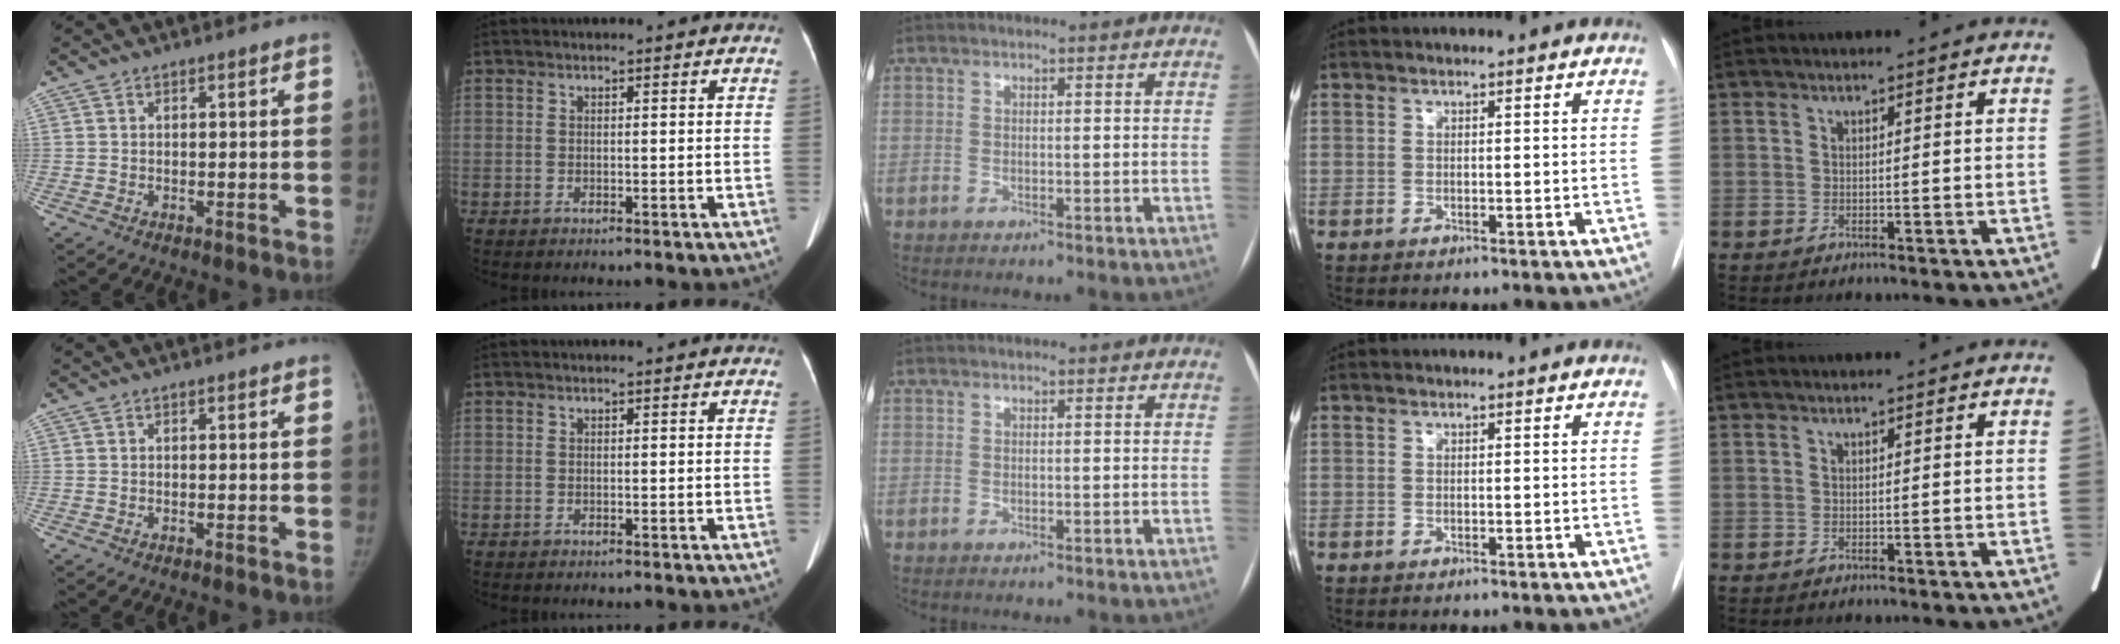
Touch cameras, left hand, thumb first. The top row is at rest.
{}